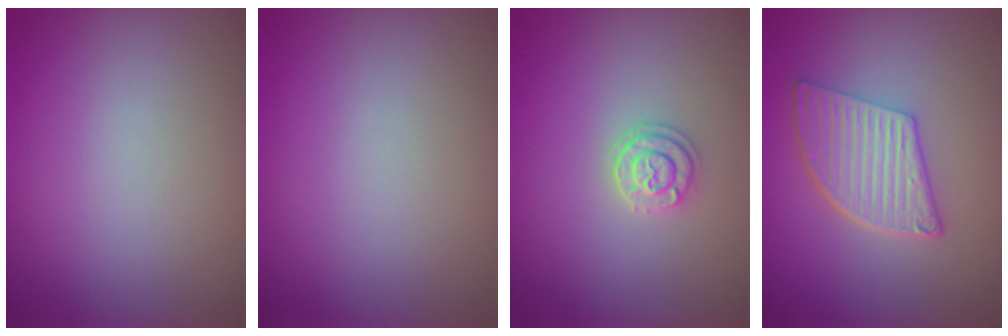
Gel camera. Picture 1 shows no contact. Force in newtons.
{"total": 0.0}
{"total": 1.9, "press": 1.9, "slide": 0.2}
{"total": 5.5, "press": 4.1, "slide": 3.7}